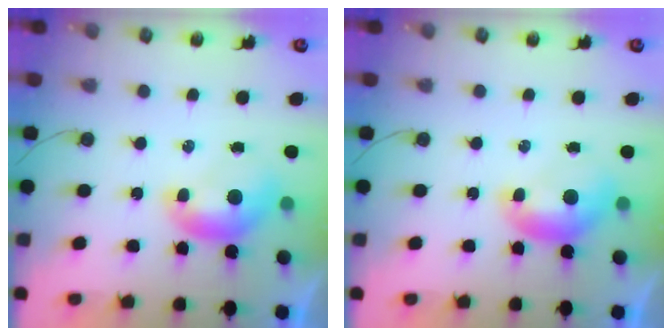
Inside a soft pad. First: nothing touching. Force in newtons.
{"total": 0.0}